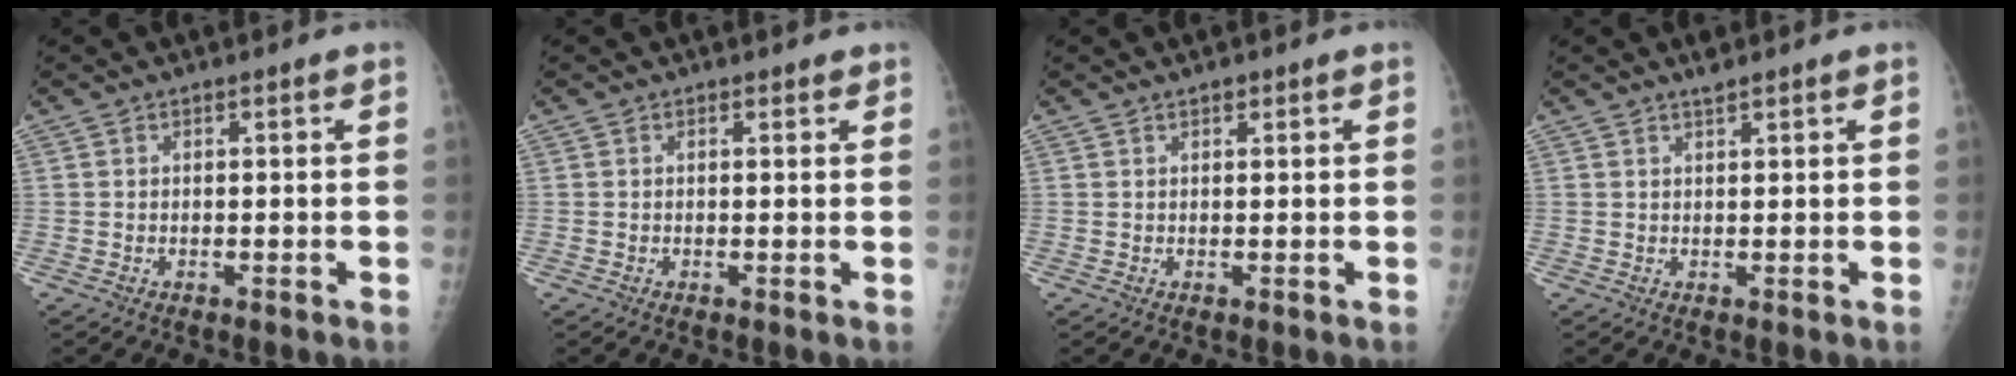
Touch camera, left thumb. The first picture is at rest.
{"total": 0.9, "force": [0.8, 0.5, 0.3], "torque": [0.001, -0.004, 0.008]}
{"total": 0.9, "force": [0.6, 0.3, 0.5], "torque": [-0.001, -0.003, 0.011]}
{"total": 1.4, "force": [1.2, 0.2, 0.8], "torque": [-0.007, -0.005, 0.023]}